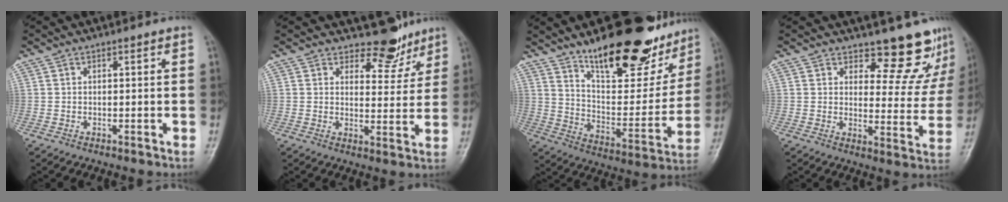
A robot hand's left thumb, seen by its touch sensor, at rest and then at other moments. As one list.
[{"total": 6.1, "force": [5.3, 3.1, 0.7], "torque": [0.020, -0.047, 0.074]}, {"total": 24.2, "force": [17.4, 8.9, 14.3], "torque": [-0.157, -0.090, 0.271]}, {"total": 10.3, "force": [9.3, 3.8, 2.3], "torque": [0.015, -0.089, 0.106]}]